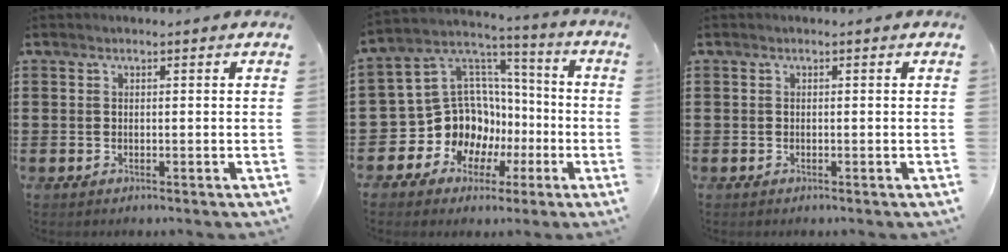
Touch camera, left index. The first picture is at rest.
{"total": 12.9, "force": [-3.5, 11.8, 4.1], "torque": [-0.138, -0.012, -0.050]}
{"total": 0.0}